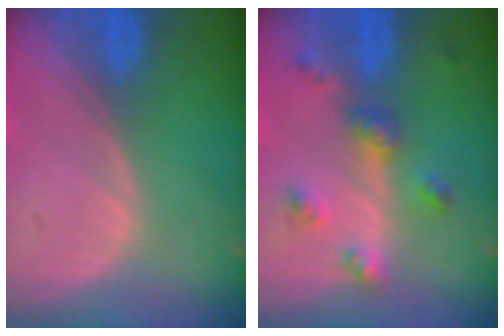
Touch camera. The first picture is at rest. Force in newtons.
{"total": 4.9, "press": 4.7, "slide": 1.2}